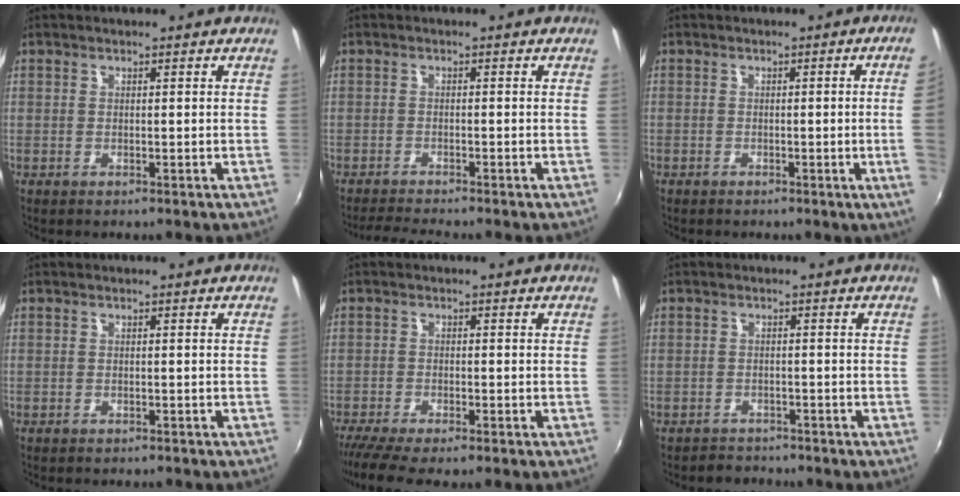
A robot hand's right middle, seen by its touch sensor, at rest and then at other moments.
{"total": 4.0, "force": [-3.7, -0.7, 1.2], "torque": [-0.039, -0.010, -0.067]}
{"total": 4.1, "force": [-0.1, -1.7, 3.8], "torque": [-0.061, -0.009, 0.004]}
{"total": 1.0, "force": [-0.9, 0.3, 0.2], "torque": [-0.007, -0.005, -0.014]}
{"total": 5.3, "force": [-4.4, 0.1, 2.9], "torque": [-0.073, -0.025, -0.079]}
{"total": 2.8, "force": [-2.4, 1.3, -0.3], "torque": [-0.007, 0.007, -0.041]}